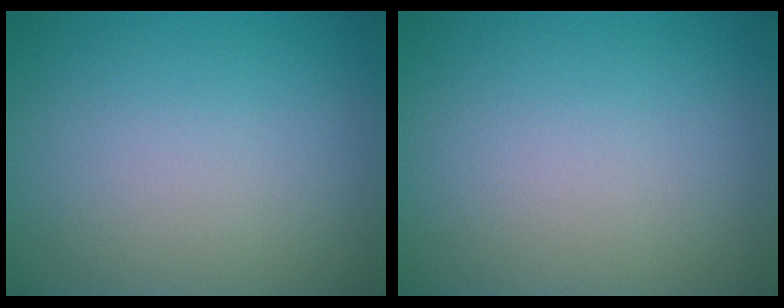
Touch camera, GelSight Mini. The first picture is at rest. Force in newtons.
{"total": 0.0}